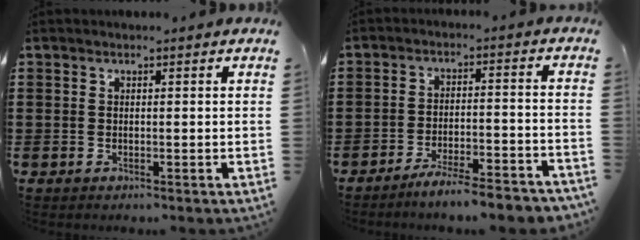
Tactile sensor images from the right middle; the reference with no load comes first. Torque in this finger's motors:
{"motor_torque": [1.41, -0.73, 0.18, 0.13]}